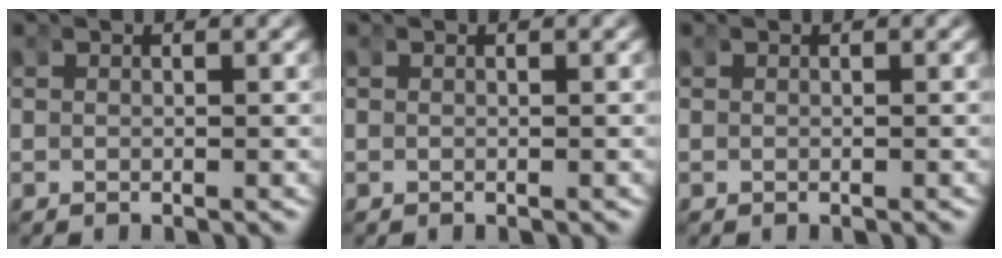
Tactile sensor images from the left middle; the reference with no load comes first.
{"total": 0.0}
{"total": 0.0}